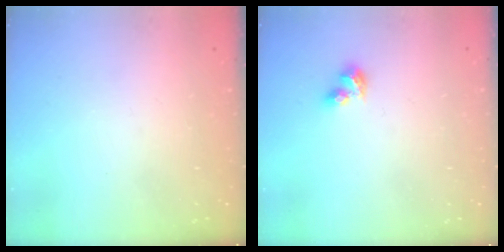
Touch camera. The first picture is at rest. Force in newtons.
{"total": 6.1, "press": 6.0, "slide": 0.9}